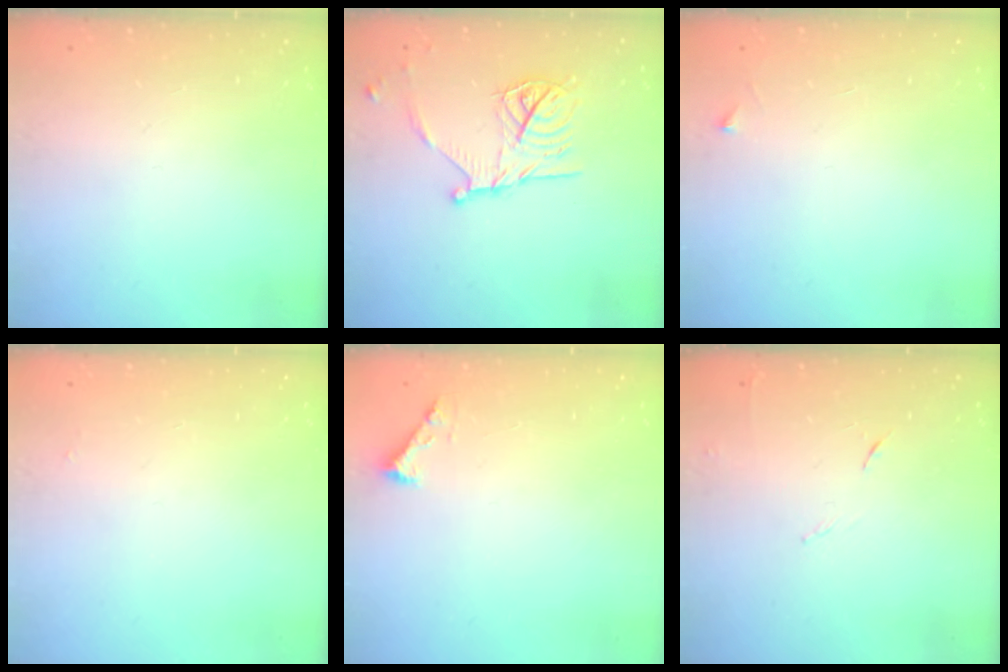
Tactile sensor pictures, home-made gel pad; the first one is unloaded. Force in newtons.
{"total": 16.4, "press": 16.4, "slide": 0.9}
{"total": 2.5, "press": 2.5, "slide": 0.3}
{"total": 1.9, "press": 1.9, "slide": 0.3}
{"total": 2.3, "press": 2.3, "slide": 0.3}
{"total": 4.8, "press": 4.7, "slide": 0.8}